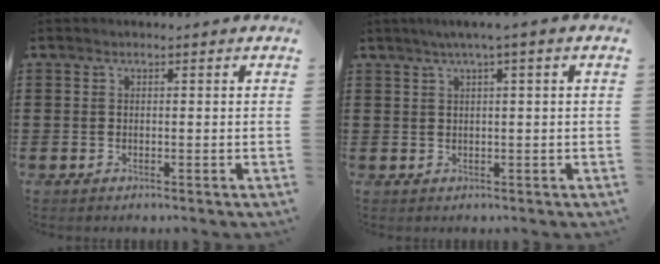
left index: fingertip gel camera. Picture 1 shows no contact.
{"total": 1.9, "force": [0.7, -0.3, 1.8], "torque": [-0.033, -0.003, 0.011]}